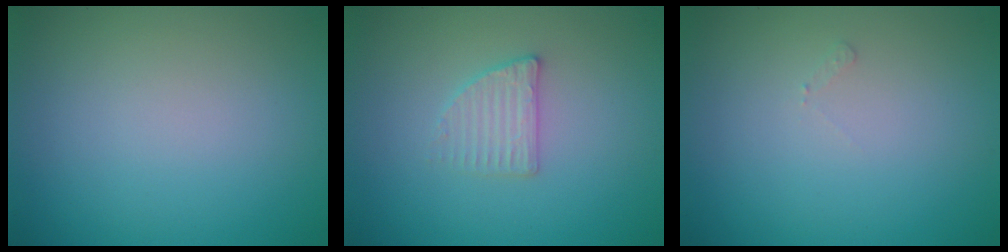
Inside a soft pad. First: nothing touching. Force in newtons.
{"total": 2.1, "press": 2.1, "slide": 0.4}
{"total": 0.5, "press": 0.5, "slide": 0.2}